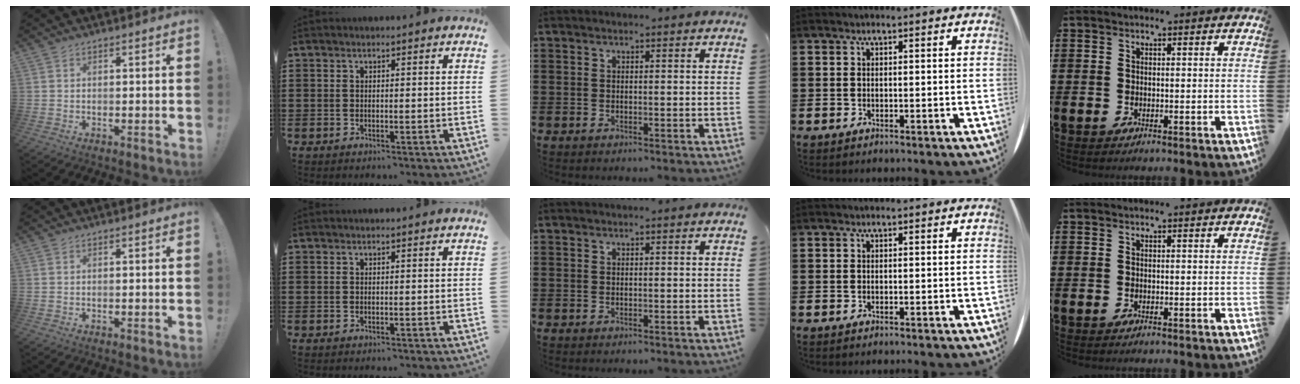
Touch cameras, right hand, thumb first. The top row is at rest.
{}